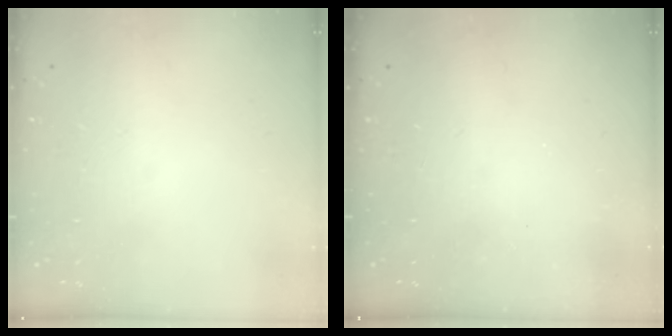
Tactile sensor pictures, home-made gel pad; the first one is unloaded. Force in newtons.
{"total": 2.4, "press": 2.3, "slide": 0.8}